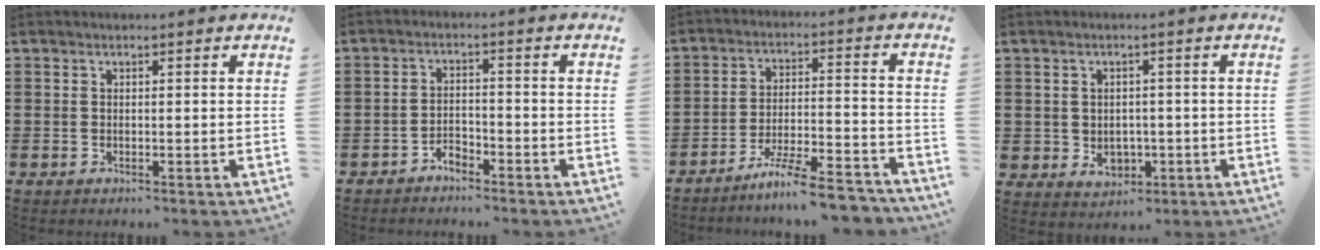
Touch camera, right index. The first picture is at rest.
{"total": 2.5, "force": [-2.3, 0.8, 0.5], "torque": [-0.017, 0.006, -0.049]}
{"total": 8.4, "force": [-7.3, 0.2, 4.0], "torque": [-0.071, 0.005, -0.140]}
{"total": 3.2, "force": [-0.2, 2.9, 1.2], "torque": [-0.027, 0.003, -0.007]}